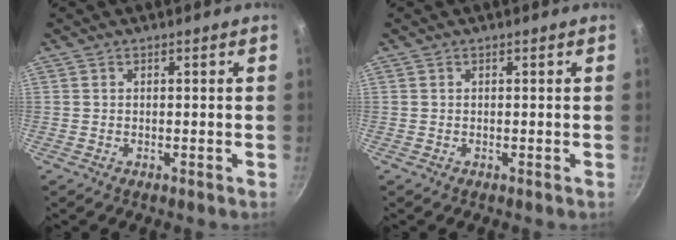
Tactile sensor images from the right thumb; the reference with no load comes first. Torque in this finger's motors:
{"motor_torque": [0.00, 0.00, 0.01, -0.01, 0.00]}